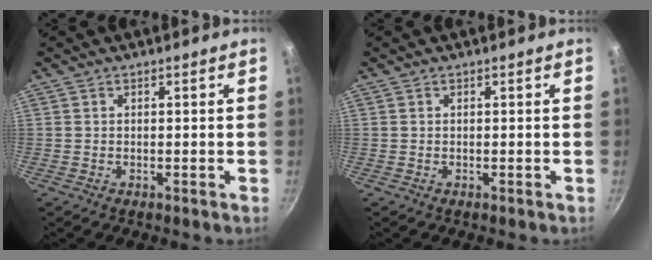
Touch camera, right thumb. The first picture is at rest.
{"total": 0.0}